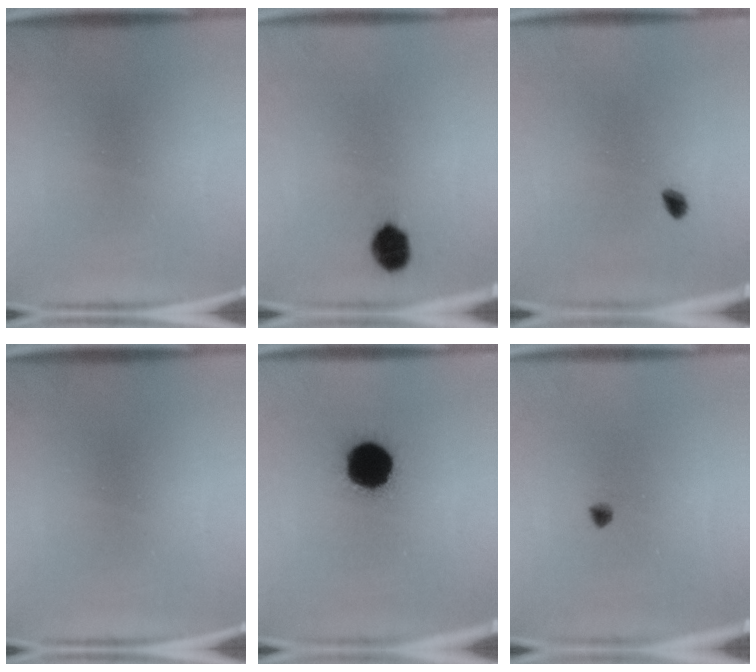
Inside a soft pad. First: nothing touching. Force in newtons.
{"total": 5.6}
{"total": 1.7}
{"total": 0.0}
{"total": 15.4}
{"total": 1.1}